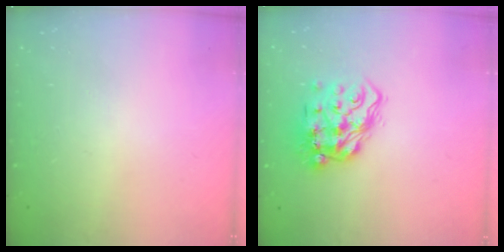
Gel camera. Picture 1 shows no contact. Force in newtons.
{"total": 16.4, "press": 16.3, "slide": 1.6}